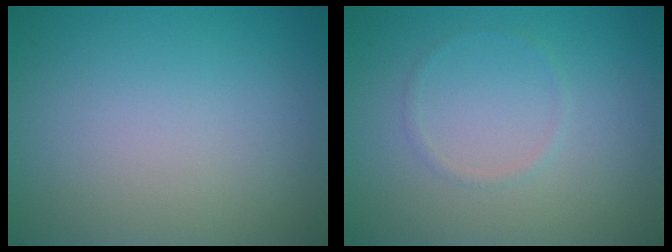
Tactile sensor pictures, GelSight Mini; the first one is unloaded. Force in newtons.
{"total": 0.6, "press": 0.6, "slide": 0.1}